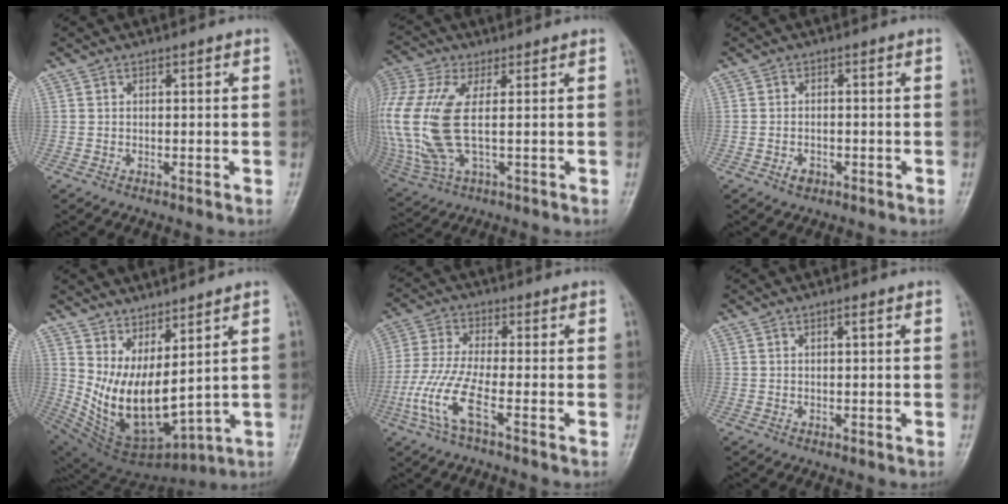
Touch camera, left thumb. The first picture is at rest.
{"total": 18.3, "force": [1.1, 8.2, 16.4], "torque": [-0.424, -0.002, 0.026]}
{"total": 2.1, "force": [-1.1, 1.3, 1.1], "torque": [-0.016, 0.007, -0.015]}
{"total": 14.2, "force": [4.5, 5.7, 12.2], "torque": [-0.212, -0.057, 0.113]}
{"total": 8.3, "force": [-3.5, 1.3, 7.5], "torque": [-0.195, 0.011, -0.077]}
{"total": 0.8, "force": [0.3, 0.1, 0.7], "torque": [-0.013, 0.002, 0.004]}